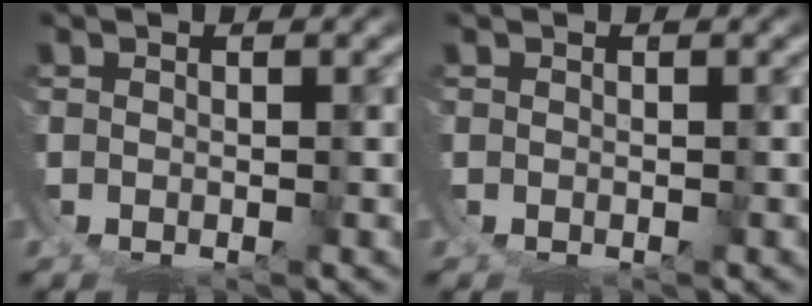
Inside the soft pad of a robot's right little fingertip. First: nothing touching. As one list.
[{"total": 0.0}]